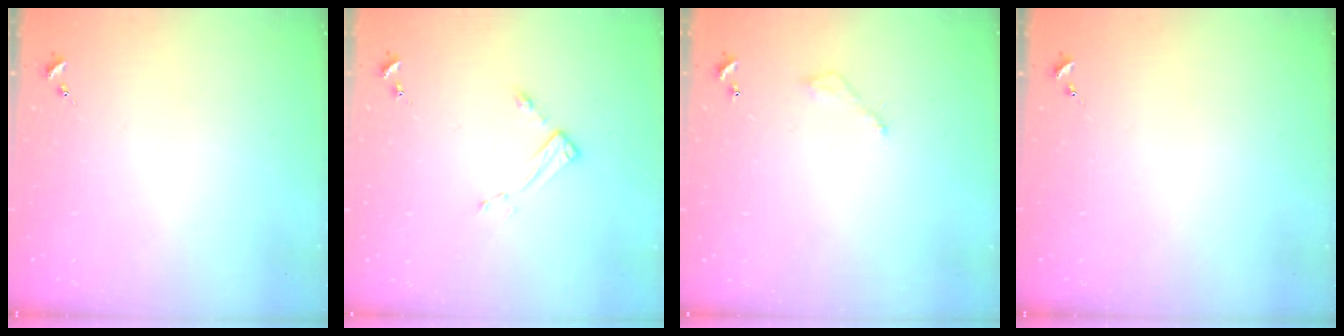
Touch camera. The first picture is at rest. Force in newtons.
{"total": 3.8, "press": 3.8, "slide": 0.3}
{"total": 3.8, "press": 3.8, "slide": 0.2}
{"total": 0.0}